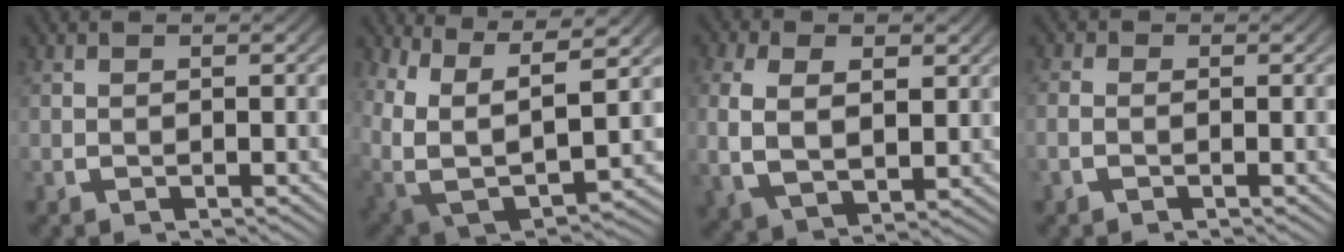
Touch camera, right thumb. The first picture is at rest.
{"total": 14.1, "force": [-1.4, 10.9, 8.7], "torque": [-0.224, -0.082, -0.002]}
{"total": 6.1, "force": [-0.6, 4.7, 3.8], "torque": [-0.120, -0.038, 0.009]}
{"total": 1.2, "force": [-1.1, -0.3, -0.5], "torque": [-0.004, -0.007, -0.016]}